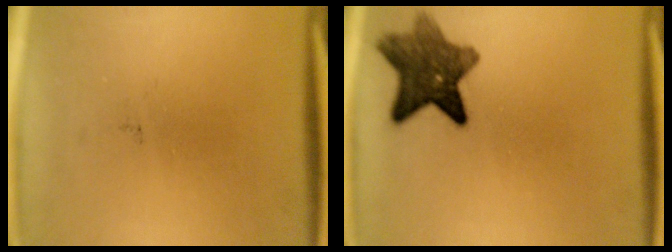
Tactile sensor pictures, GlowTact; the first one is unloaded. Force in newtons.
{"total": 9.0}